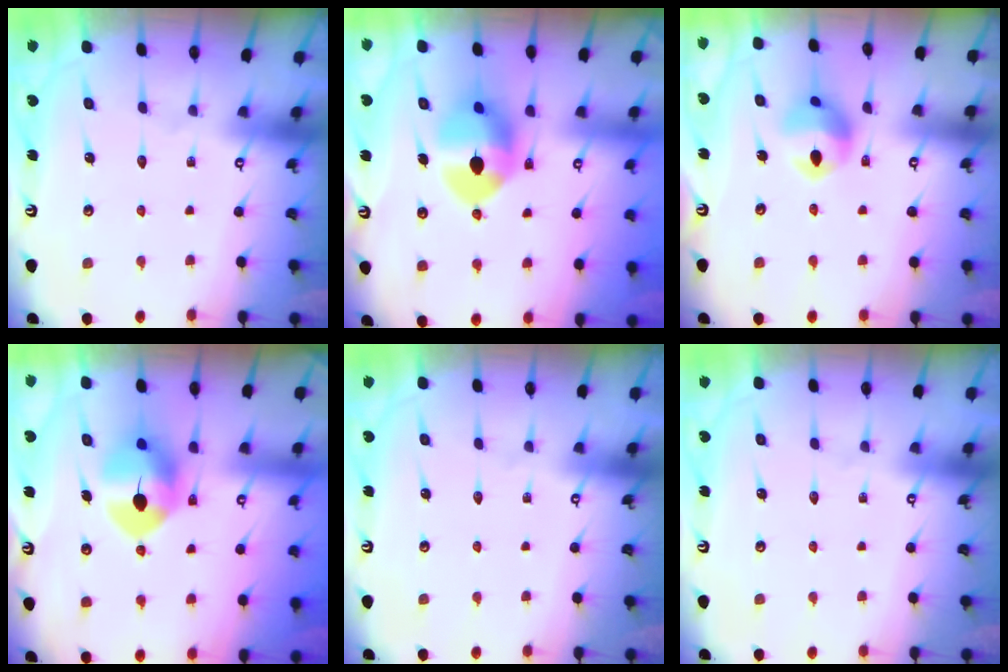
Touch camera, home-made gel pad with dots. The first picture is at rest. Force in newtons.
{"total": 10.6, "press": 10.5, "slide": 1.6}
{"total": 11.7, "press": 11.7, "slide": 1.1}
{"total": 10.5, "press": 10.4, "slide": 1.5}
{"total": 0.0}
{"total": 0.0}